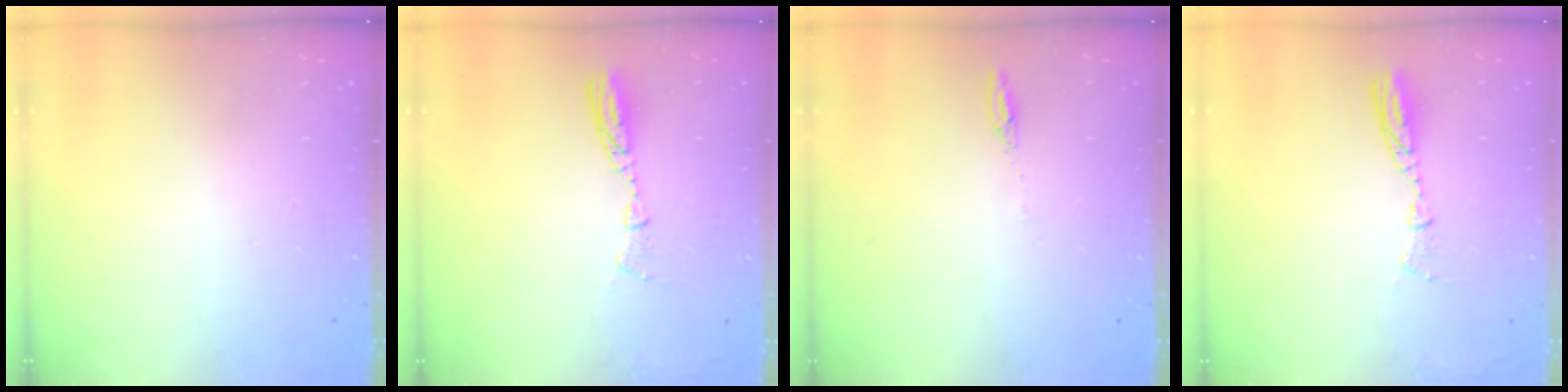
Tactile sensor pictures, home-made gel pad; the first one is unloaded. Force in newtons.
{"total": 8.0, "press": 8.0, "slide": 0.7}
{"total": 2.7, "press": 2.7, "slide": 0.2}
{"total": 8.0, "press": 8.0, "slide": 0.7}